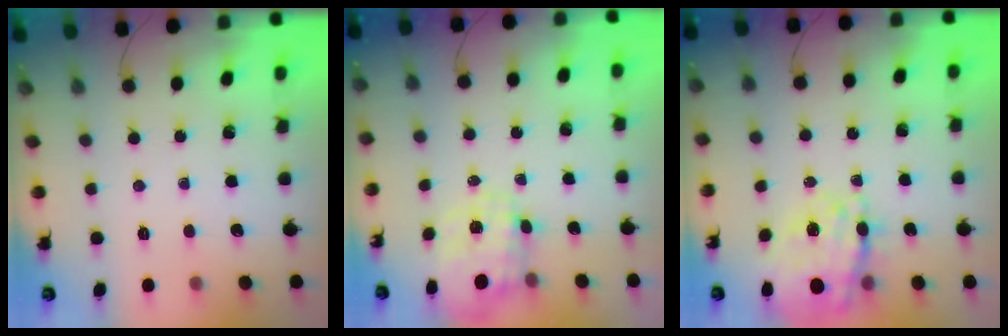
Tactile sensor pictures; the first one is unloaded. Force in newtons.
{"total": 3.3, "press": 3.2, "slide": 1.1}
{"total": 15.4, "press": 14.5, "slide": 5.1}